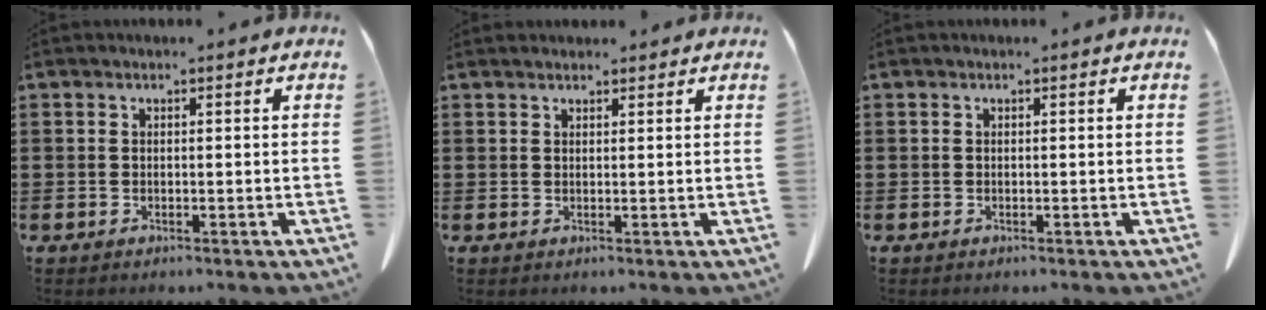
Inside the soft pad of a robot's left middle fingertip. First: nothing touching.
{"total": 1.2, "force": [1.2, 0.3, 0.1], "torque": [-0.006, 0.000, 0.024]}
{"total": 0.0}